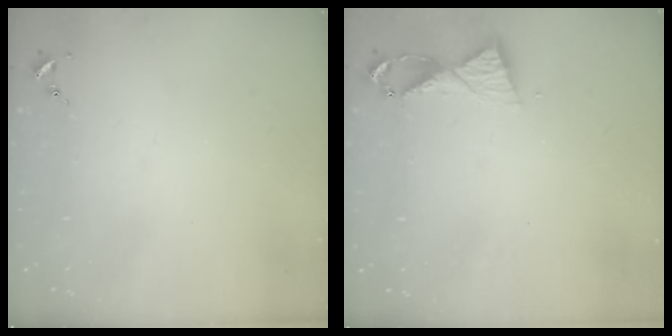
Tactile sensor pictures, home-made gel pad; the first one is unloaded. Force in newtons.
{"total": 5.8, "press": 5.8, "slide": 0.6}